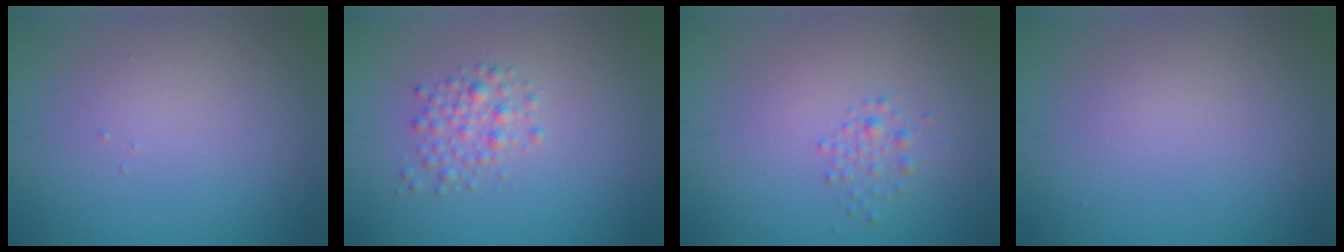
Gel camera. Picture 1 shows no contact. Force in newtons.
{"total": 2.1, "press": 2.1, "slide": 0.1}
{"total": 1.3, "press": 1.3, "slide": 0.0}
{"total": 0.0}